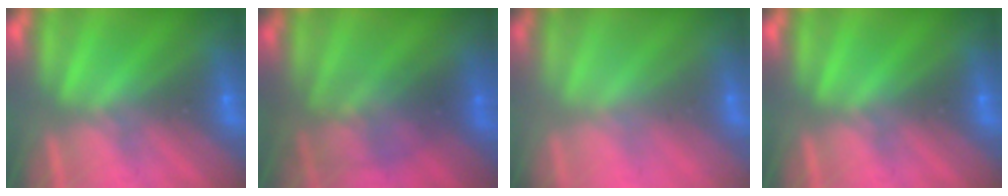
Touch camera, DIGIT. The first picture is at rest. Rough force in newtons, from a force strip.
{"total": 2.3}
{"total": 1.6}
{"total": 0.0}